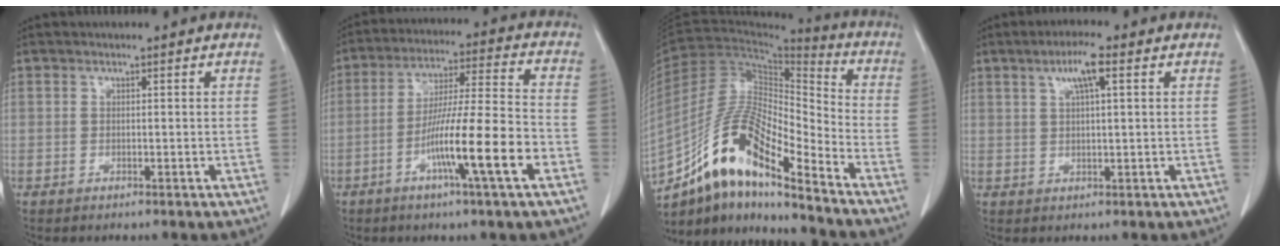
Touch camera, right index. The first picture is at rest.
{"total": 12.9, "force": [-5.1, -0.5, 11.8], "torque": [-0.207, -0.004, -0.090]}
{"total": 15.4, "force": [-10.9, 2.6, 10.6], "torque": [-0.200, 0.016, -0.195]}
{"total": 4.8, "force": [2.2, 0.4, 4.3], "torque": [-0.079, 0.008, 0.039]}